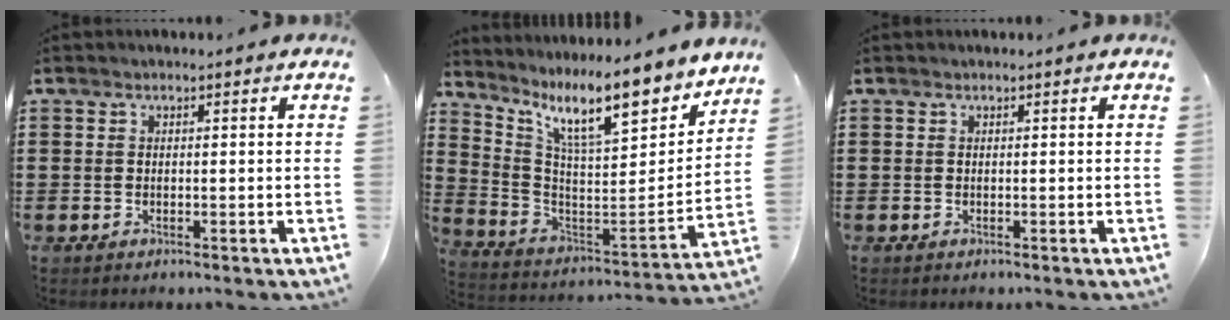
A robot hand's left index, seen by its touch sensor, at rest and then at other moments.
{"total": 11.7, "force": [8.2, 2.2, 8.0], "torque": [-0.161, -0.053, 0.132]}
{"total": 0.0}